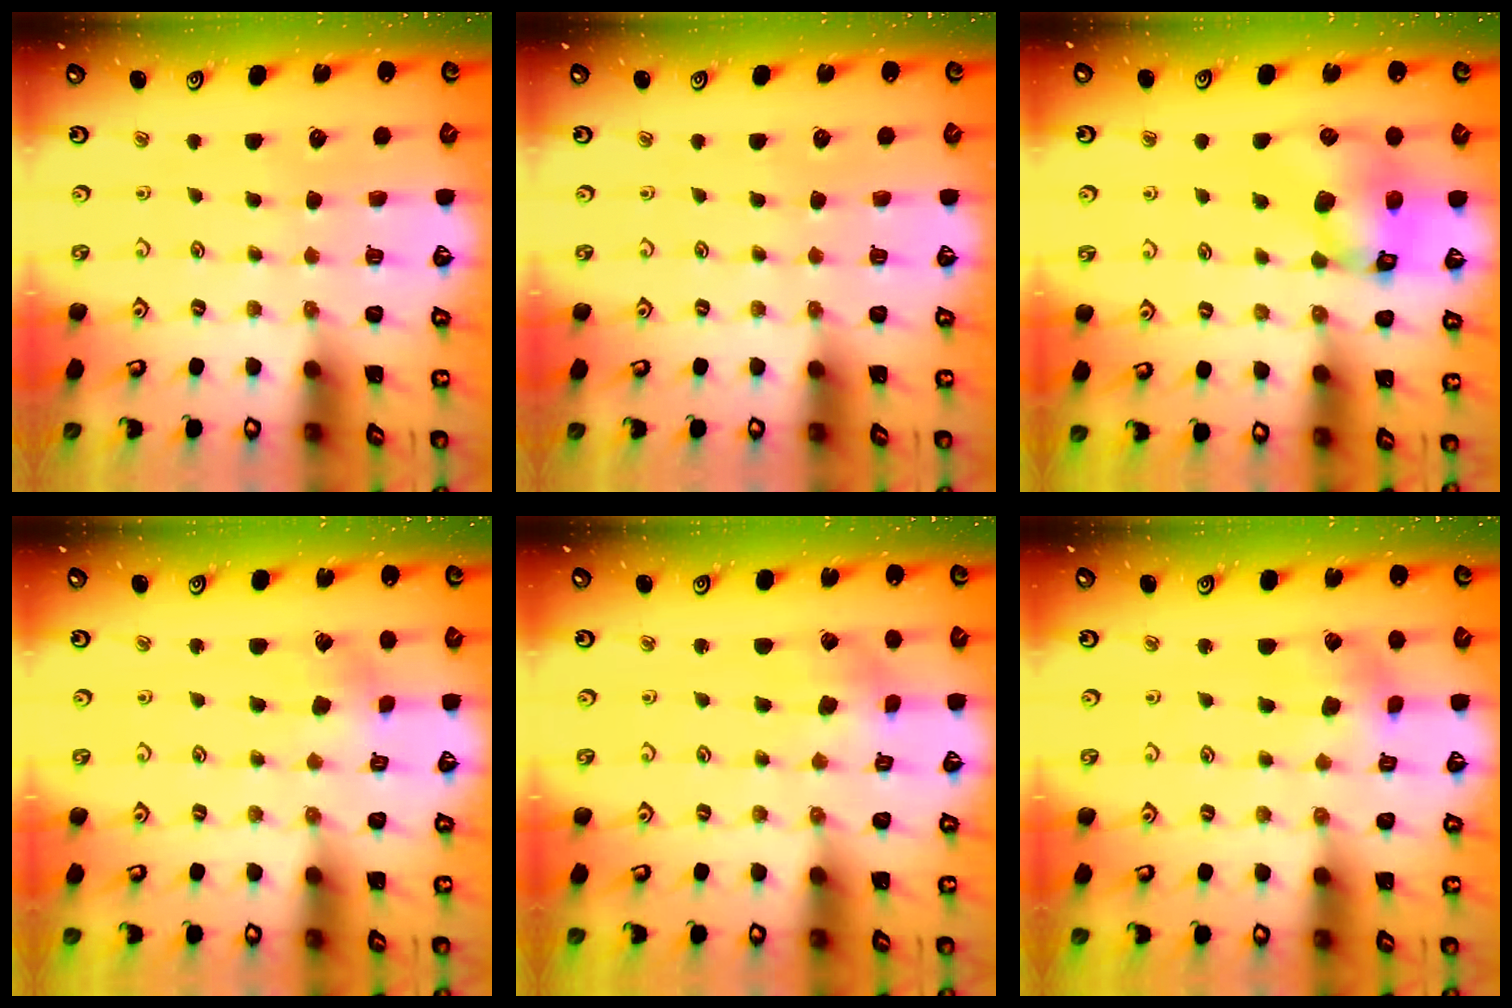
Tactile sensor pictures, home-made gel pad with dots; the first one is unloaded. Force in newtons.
{"total": 0.0}
{"total": 10.7, "press": 10.6, "slide": 1.4}
{"total": 3.1, "press": 3.1, "slide": 0.4}
{"total": 2.5, "press": 2.4, "slide": 0.5}
{"total": 3.8, "press": 3.8, "slide": 0.4}